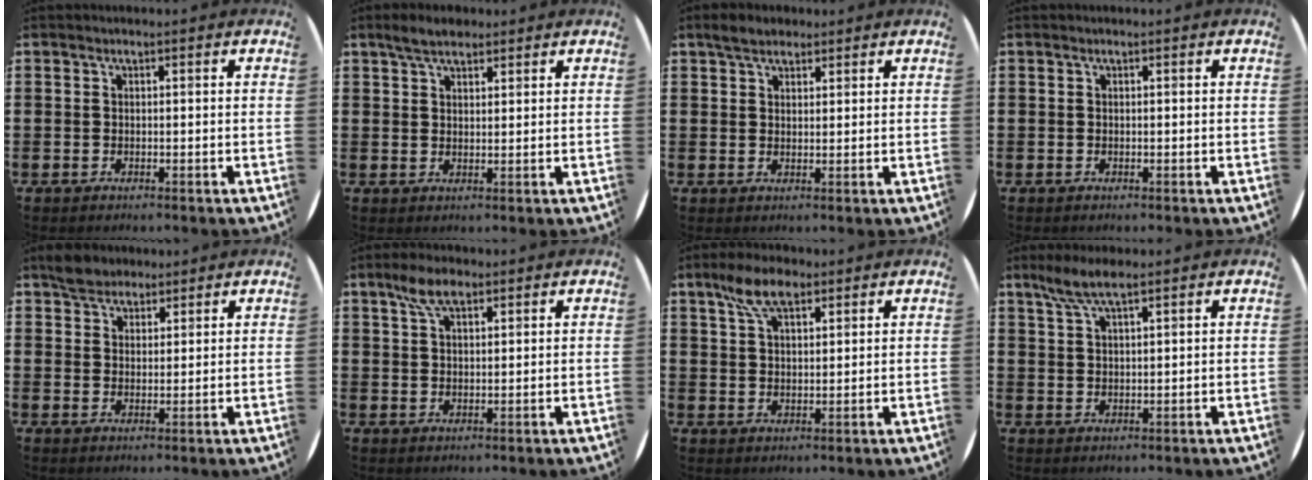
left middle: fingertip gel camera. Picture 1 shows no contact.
{"total": 3.6, "force": [3.0, 1.4, 1.5], "torque": [-0.027, 0.002, 0.053]}
{"total": 2.9, "force": [2.5, 1.3, 0.8], "torque": [-0.012, 0.005, 0.046]}
{"total": 0.0}
{"total": 3.7, "force": [3.2, 1.8, 0.4], "torque": [-0.009, 0.004, 0.060]}
{"total": 5.0, "force": [3.3, 2.1, 3.1], "torque": [-0.059, 0.004, 0.058]}
{"total": 6.7, "force": [4.3, 3.1, 4.0], "torque": [-0.082, 0.003, 0.078]}
{"total": 4.8, "force": [3.6, 1.1, 3.0], "torque": [-0.066, 0.001, 0.065]}